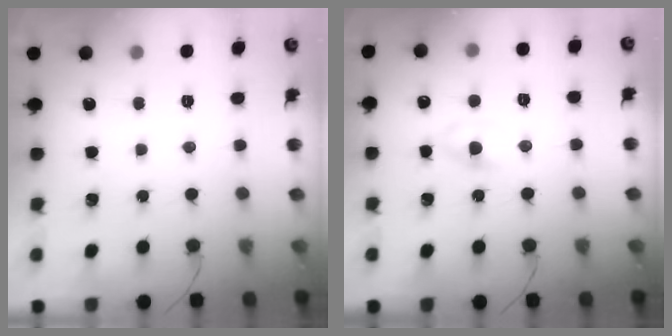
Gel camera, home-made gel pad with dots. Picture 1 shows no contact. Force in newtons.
{"total": 2.2, "press": 1.9, "slide": 1.1}